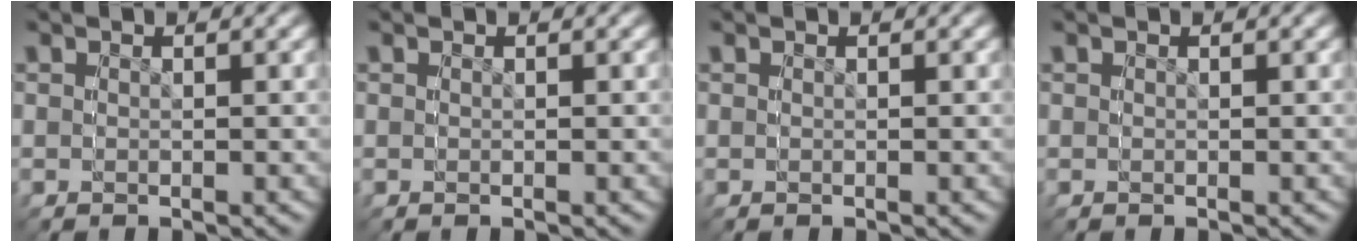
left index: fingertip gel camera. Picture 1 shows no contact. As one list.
[{"total": 0.0}, {"total": 0.0}, {"total": 0.0}]